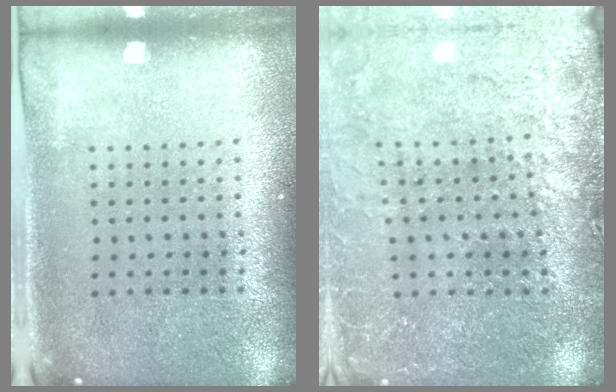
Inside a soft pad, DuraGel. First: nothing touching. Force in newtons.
{"total": 2.9, "press": 2.9, "slide": 0.3}